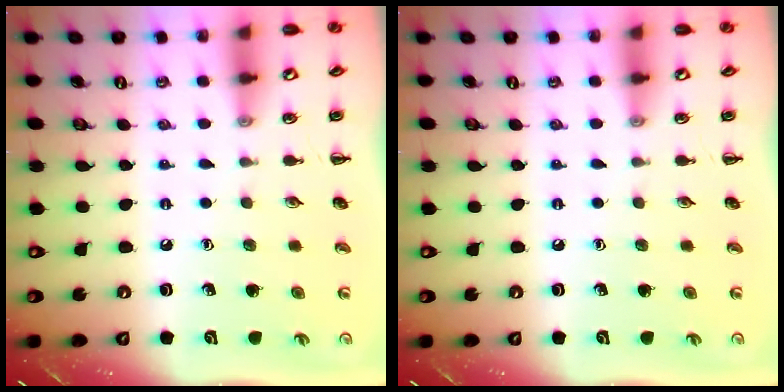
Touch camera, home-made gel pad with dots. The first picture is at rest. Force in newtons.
{"total": 0.0}